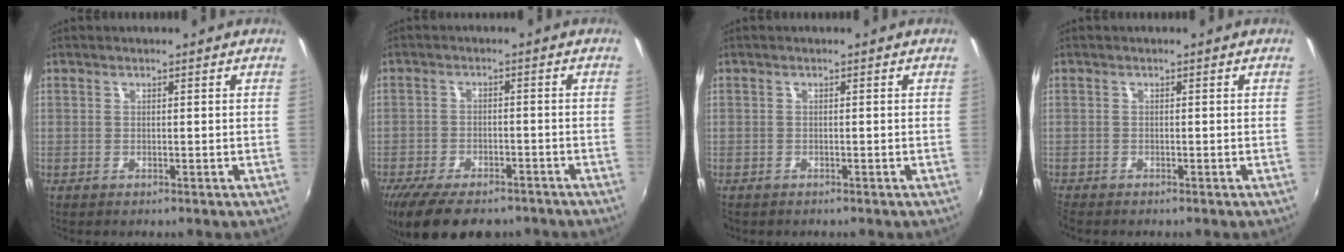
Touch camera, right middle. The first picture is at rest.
{"total": 13.3, "force": [-9.9, 5.7, 6.8], "torque": [-0.152, -0.027, -0.161]}
{"total": 0.9, "force": [-0.7, 0.5, 0.1], "torque": [-0.006, -0.002, -0.012]}
{"total": 1.4, "force": [-1.4, 0.3, 0.2], "torque": [-0.008, -0.009, -0.030]}